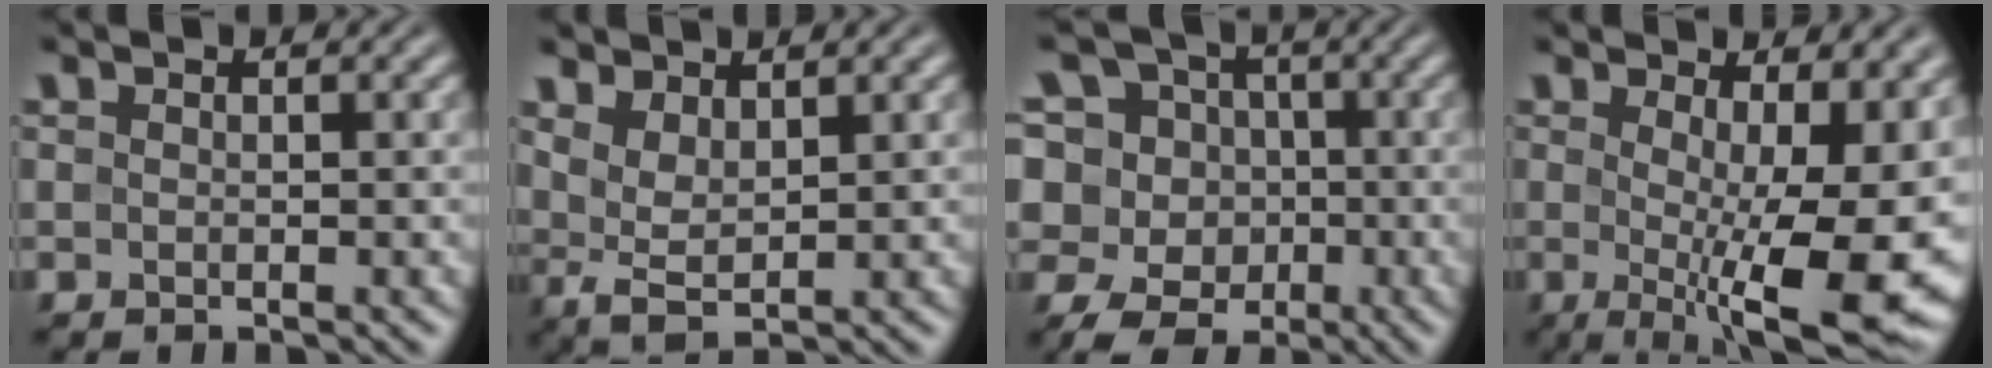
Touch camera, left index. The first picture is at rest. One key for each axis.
{"total": 3.1, "fx": 1.9, "fy": 1.2, "fz": 2.1, "tx": -0.054, "ty": -0.003, "tz": 0.041}
{"total": 12.1, "fx": 0.5, "fy": 10.9, "fz": 5.2, "tx": -0.128, "ty": 0.046, "tz": -0.028}
{"total": 13.1, "fx": -0.6, "fy": 3.8, "fz": 12.6, "tx": -0.149, "ty": -0.012, "tz": 0.006}